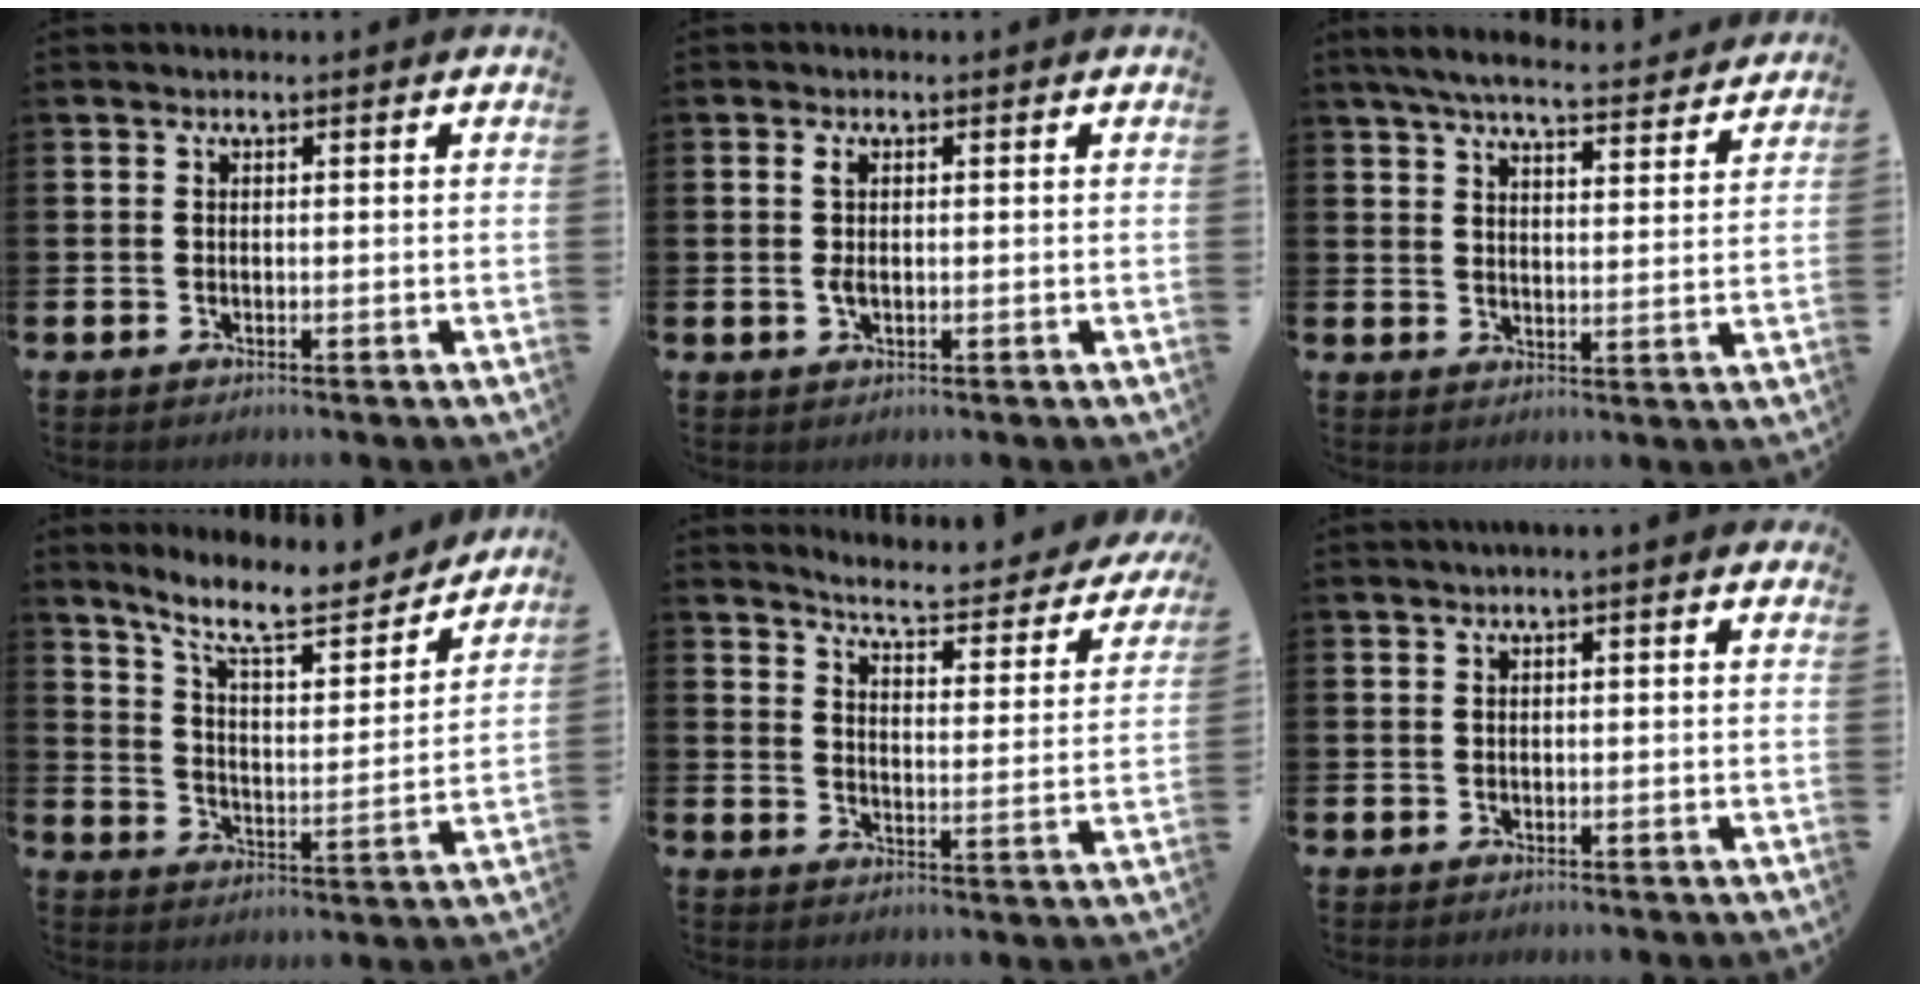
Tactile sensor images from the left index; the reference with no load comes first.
{"total": 1.9, "force": [0.3, 0.9, 1.6], "torque": [-0.041, 0.009, 0.004]}
{"total": 6.5, "force": [6.1, 0.7, 1.9], "torque": [-0.044, -0.045, 0.105]}
{"total": 10.3, "force": [9.0, 2.0, 4.5], "torque": [-0.107, -0.059, 0.154]}
{"total": 4.8, "force": [4.6, 0.2, 1.4], "torque": [-0.045, -0.047, 0.069]}
{"total": 0.8, "force": [0.2, 0.0, 0.8], "torque": [-0.010, 0.001, 0.002]}